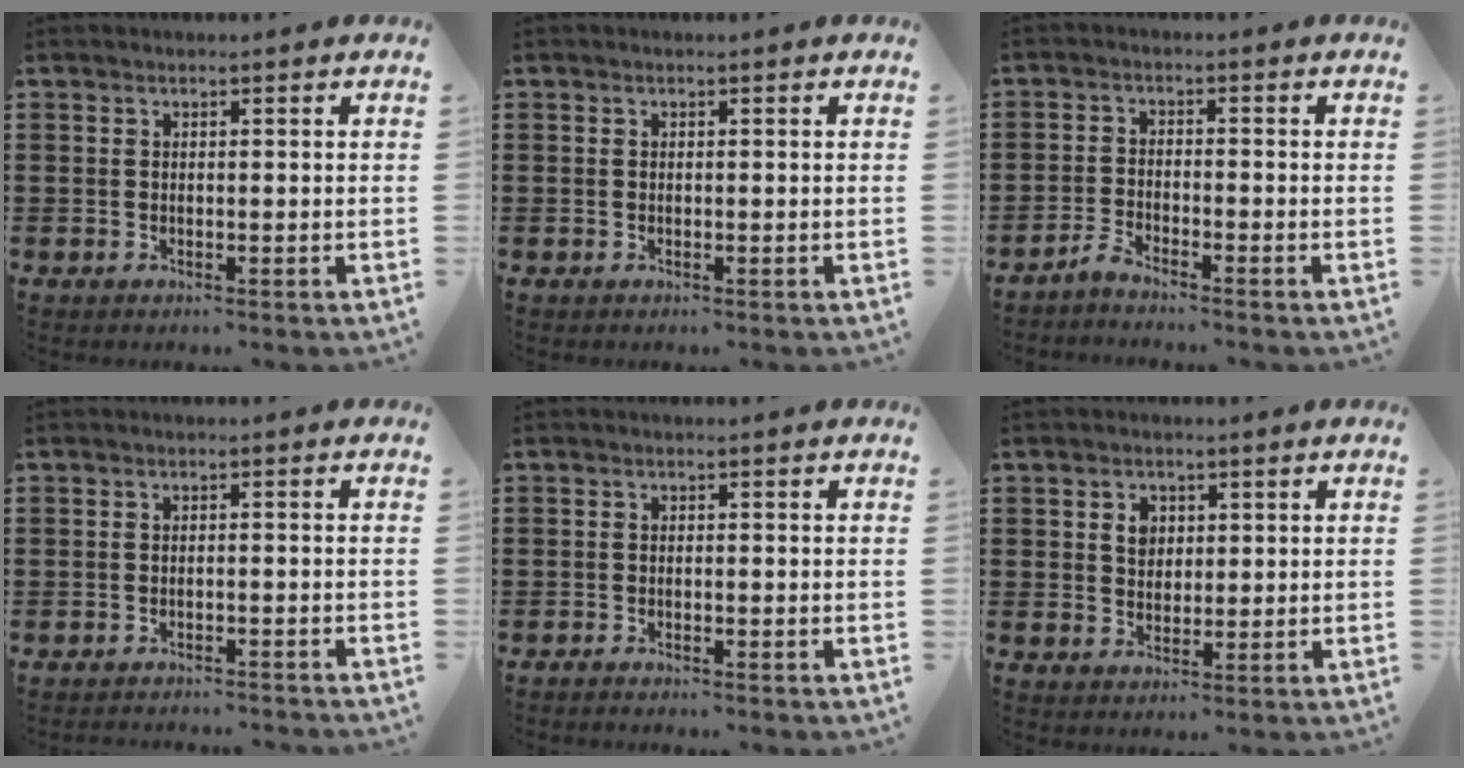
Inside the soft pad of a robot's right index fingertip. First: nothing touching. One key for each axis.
{"total": 0.0}
{"total": 2.3, "fx": -2.2, "fy": -0.2, "fz": 0.4, "tx": -0.018, "ty": 0.001, "tz": -0.046}
{"total": 1.4, "fx": -1.4, "fy": -0.1, "fz": 0.1, "tx": -0.006, "ty": 0.002, "tz": -0.029}
{"total": 0.8, "fx": -0.8, "fy": 0.0, "fz": 0.0, "tx": -0.002, "ty": 0.001, "tz": -0.018}
{"total": 3.0, "fx": 1.0, "fy": 2.4, "fz": 1.6, "tx": -0.040, "ty": 0.010, "tz": 0.016}